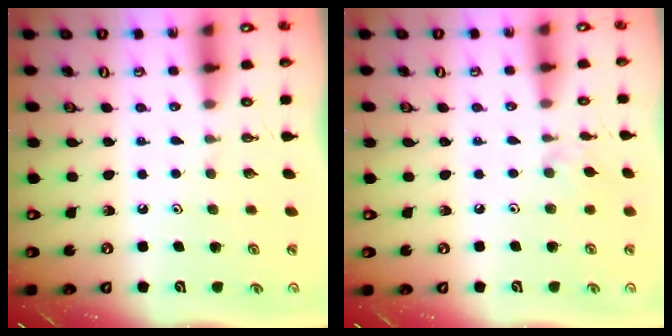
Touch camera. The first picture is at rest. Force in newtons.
{"total": 3.6, "press": 3.6, "slide": 0.5}